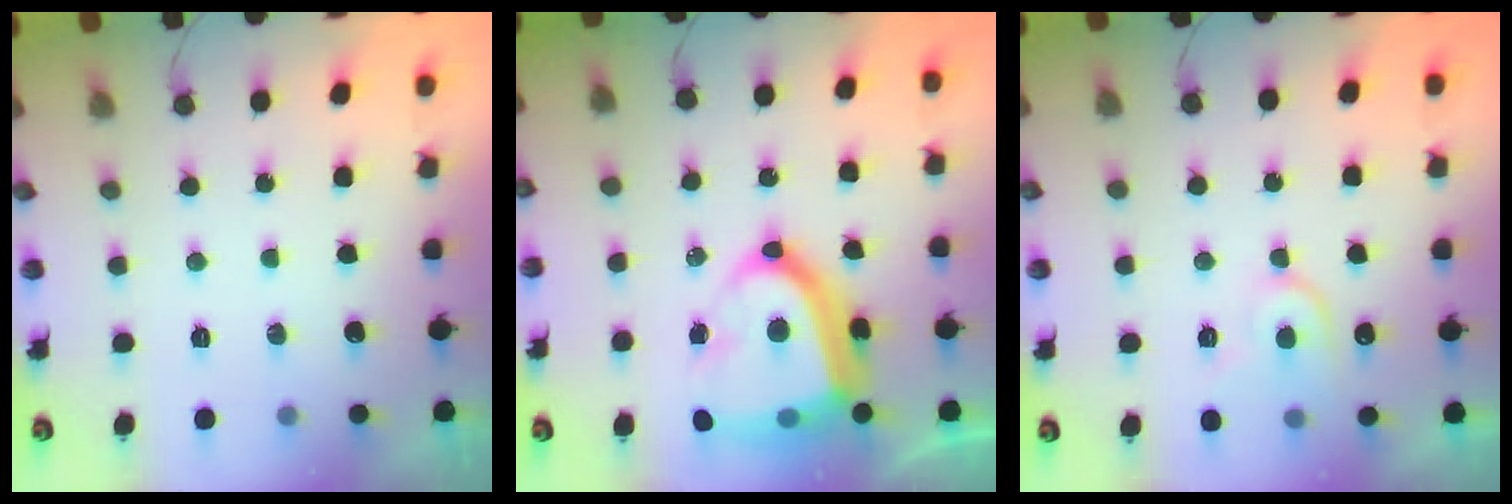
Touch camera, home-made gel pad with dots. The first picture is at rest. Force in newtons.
{"total": 20.6, "press": 20.5, "slide": 1.9}
{"total": 9.0, "press": 9.0, "slide": 0.7}